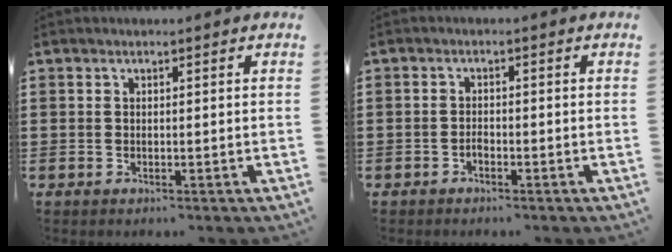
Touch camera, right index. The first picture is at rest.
{"total": 1.0, "force": [-0.7, 0.5, 0.4], "torque": [-0.011, -0.002, -0.013]}